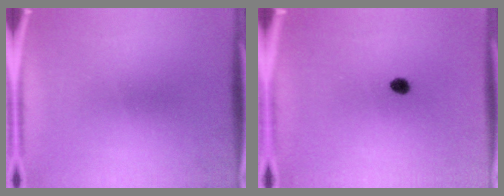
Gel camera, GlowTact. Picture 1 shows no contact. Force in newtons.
{"total": 2.1}